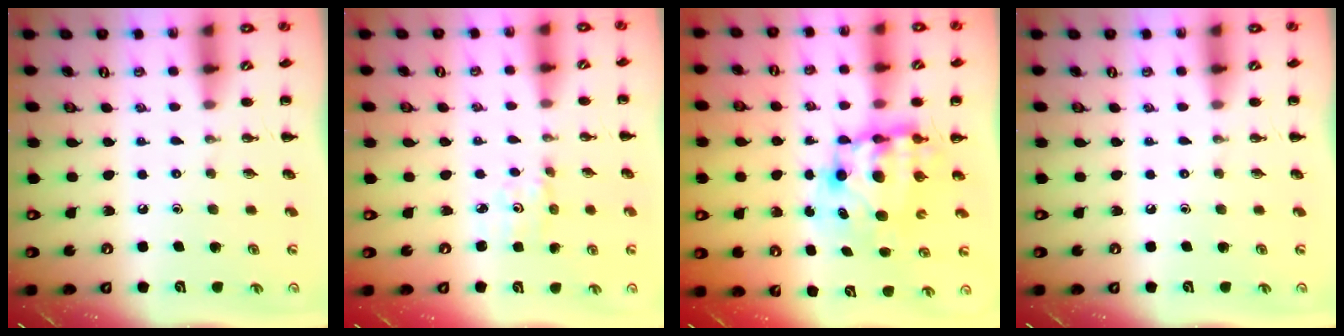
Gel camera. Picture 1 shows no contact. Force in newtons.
{"total": 1.6, "press": 1.5, "slide": 0.3}
{"total": 9.7, "press": 9.3, "slide": 3.0}
{"total": 0.0}